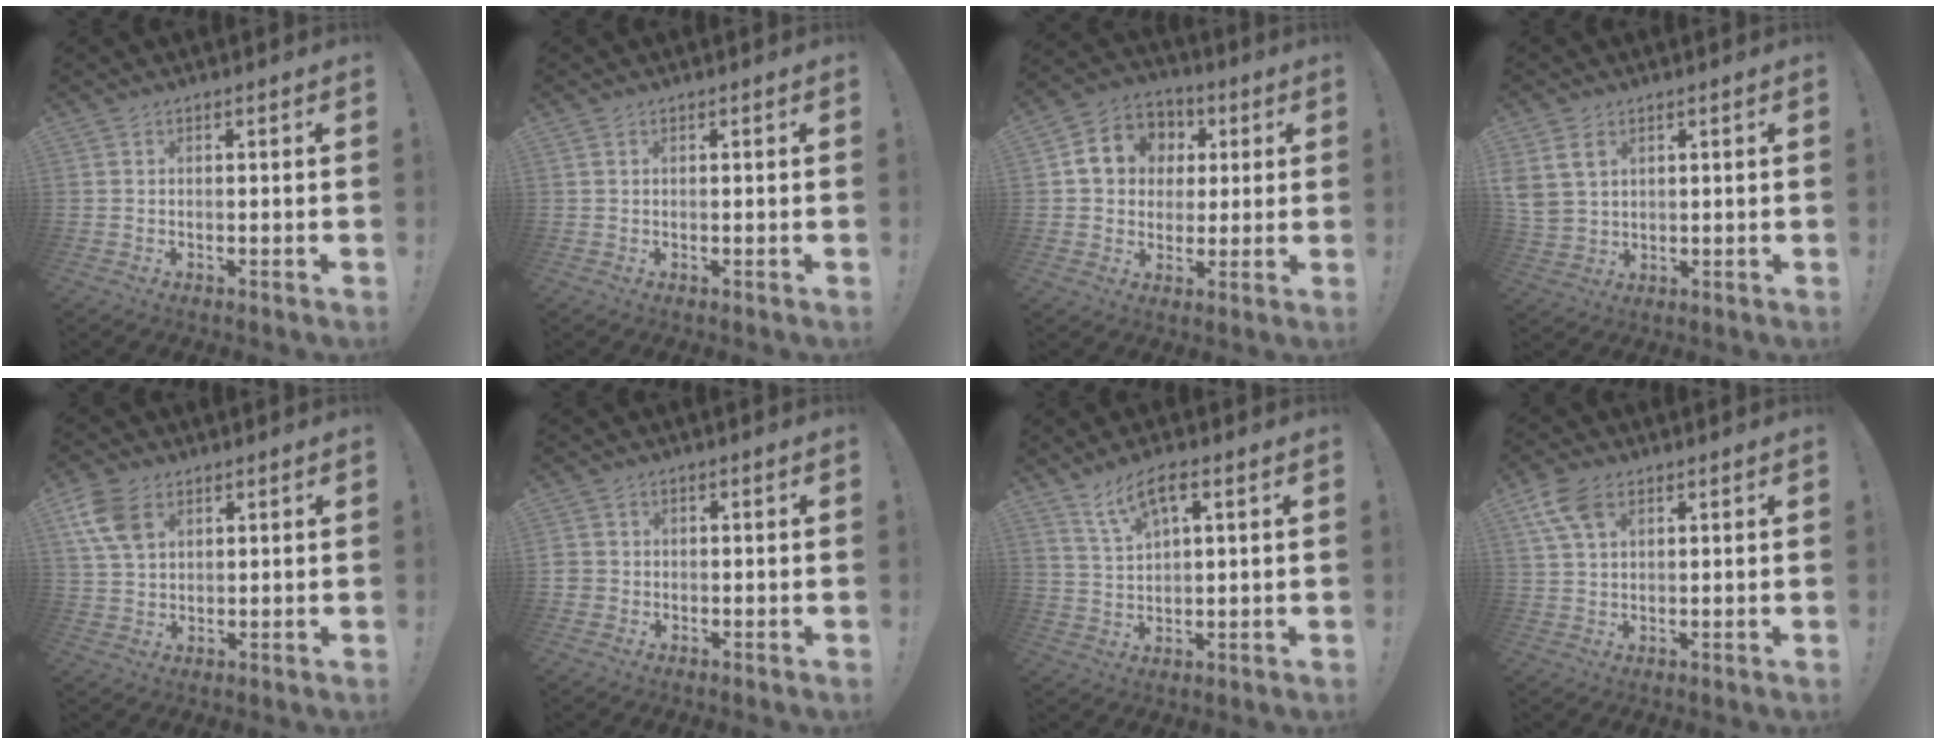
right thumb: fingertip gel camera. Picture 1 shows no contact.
{"total": 0.0}
{"total": 11.3, "force": [2.3, 10.1, 4.3], "torque": [-0.054, -0.001, 0.051]}
{"total": 7.3, "force": [3.4, 5.2, 3.8], "torque": [-0.062, -0.007, 0.069]}
{"total": 9.6, "force": [4.0, 6.5, 5.9], "torque": [-0.116, -0.004, 0.079]}
{"total": 2.4, "force": [-0.6, 2.3, 0.6], "torque": [-0.003, 0.004, -0.012]}
{"total": 7.2, "force": [4.1, 2.2, 5.5], "torque": [-0.097, -0.013, 0.073]}
{"total": 8.0, "force": [3.8, 4.7, 5.2], "torque": [-0.095, -0.006, 0.074]}